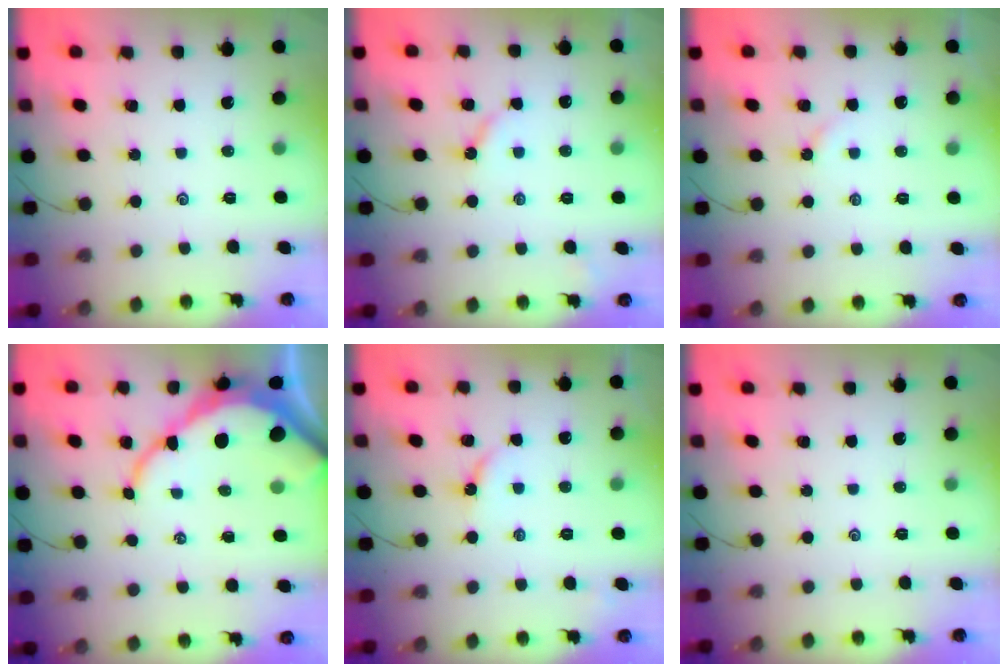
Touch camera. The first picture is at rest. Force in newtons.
{"total": 3.7, "press": 3.7, "slide": 0.5}
{"total": 2.2, "press": 2.2, "slide": 0.4}
{"total": 11.7, "press": 11.6, "slide": 1.4}
{"total": 2.9, "press": 2.9, "slide": 0.4}
{"total": 0.0}